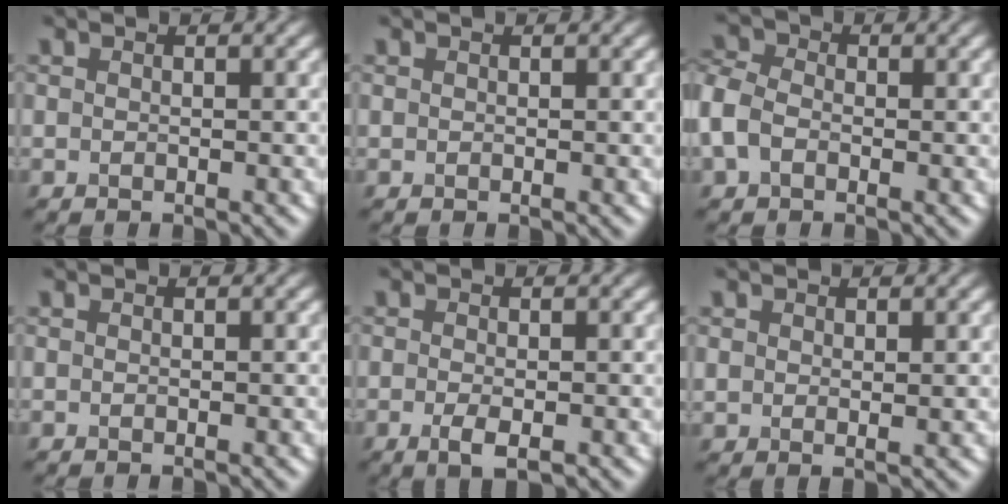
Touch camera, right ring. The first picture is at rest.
{"total": 0.0}
{"total": 3.7, "force": [-0.7, 2.7, 2.4], "torque": [-0.063, 0.008, -0.032]}
{"total": 0.0}
{"total": 2.0, "force": [-0.6, 0.7, 1.8], "torque": [-0.037, -0.008, -0.009]}
{"total": 1.1, "force": [0.7, 0.6, 0.7], "torque": [-0.013, -0.004, 0.018]}